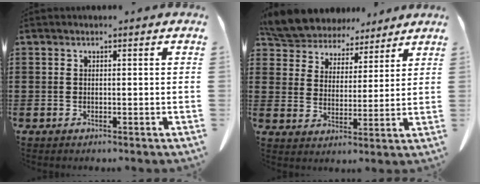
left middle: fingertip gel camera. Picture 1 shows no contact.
{"total": 7.7, "force": [7.3, 2.3, 0.8], "torque": [-0.058, -0.038, 0.137]}